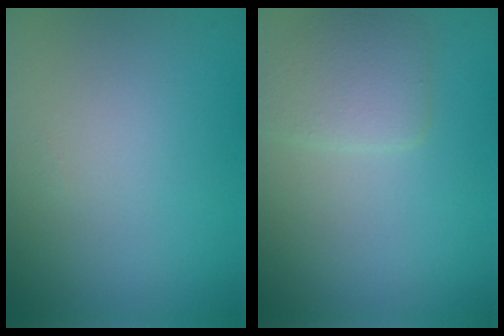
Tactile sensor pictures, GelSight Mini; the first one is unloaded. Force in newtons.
{"total": 2.4, "press": 2.4, "slide": 0.2}